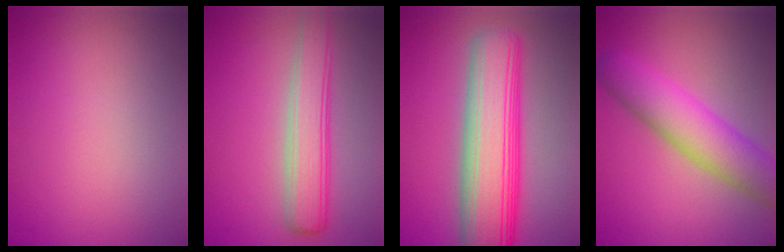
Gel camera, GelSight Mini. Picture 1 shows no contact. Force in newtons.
{"total": 4.7, "press": 4.7, "slide": 0.3}
{"total": 10.8, "press": 10.8, "slide": 0.4}
{"total": 6.9, "press": 6.9, "slide": 0.3}